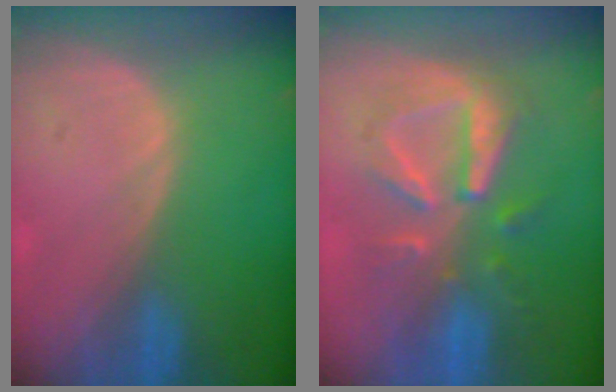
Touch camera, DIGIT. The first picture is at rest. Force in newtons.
{"total": 8.3, "press": 8.2, "slide": 0.8}